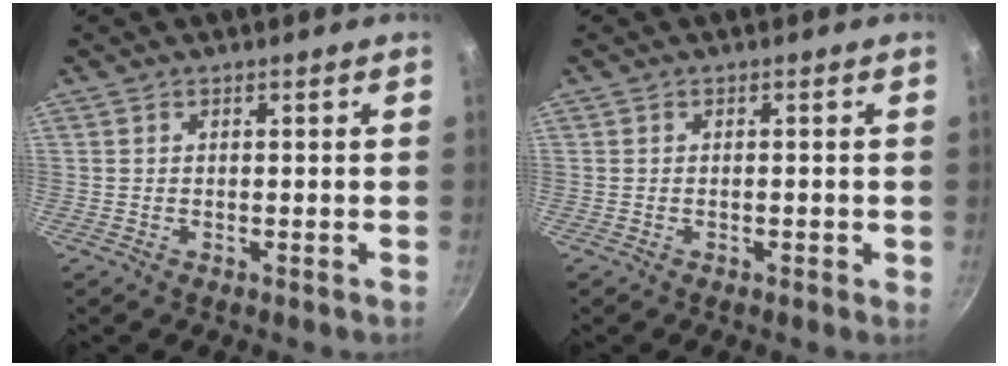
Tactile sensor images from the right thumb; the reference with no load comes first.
{"total": 1.1, "force": [-0.4, 0.6, 0.9], "torque": [-0.012, 0.002, -0.007]}